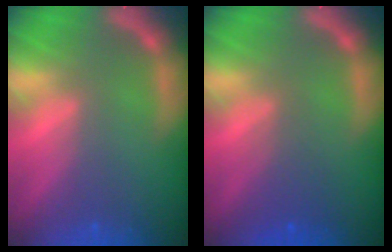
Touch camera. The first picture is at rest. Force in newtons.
{"total": 2.5}